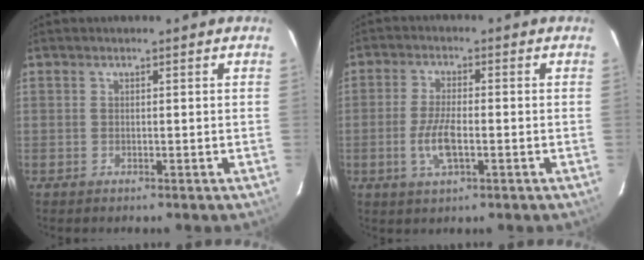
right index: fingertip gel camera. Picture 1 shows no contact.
{"total": 6.2, "force": [-1.8, 2.1, 5.6], "torque": [-0.117, -0.002, -0.034]}